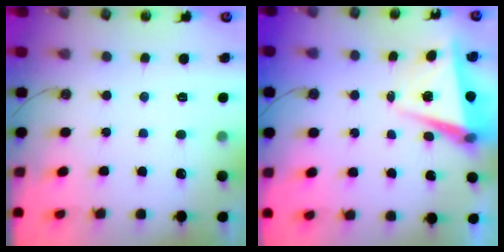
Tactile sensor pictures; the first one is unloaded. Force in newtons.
{"total": 6.4, "press": 5.8, "slide": 2.6}